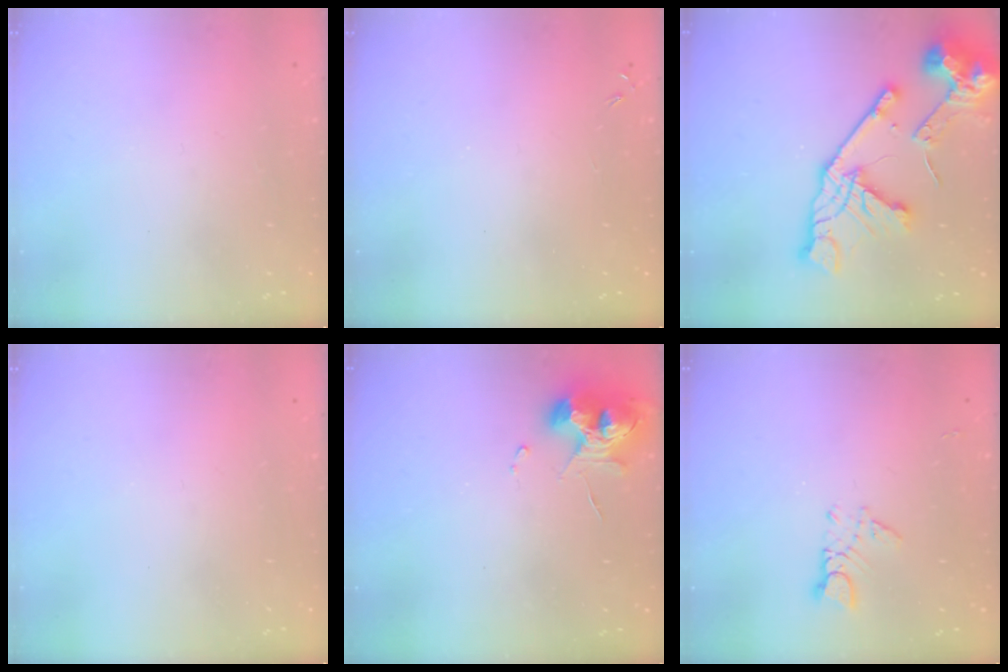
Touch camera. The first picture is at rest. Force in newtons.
{"total": 0.0}
{"total": 22.3, "press": 22.2, "slide": 2.5}
{"total": 0.0}
{"total": 12.2, "press": 12.1, "slide": 1.7}
{"total": 2.4, "press": 2.4, "slide": 0.2}